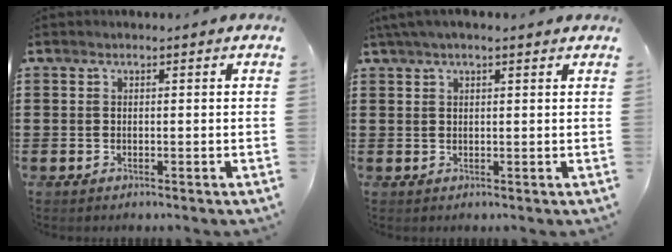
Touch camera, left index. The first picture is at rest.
{"total": 2.3, "force": [1.5, 0.3, 1.7], "torque": [-0.036, 0.003, 0.028]}